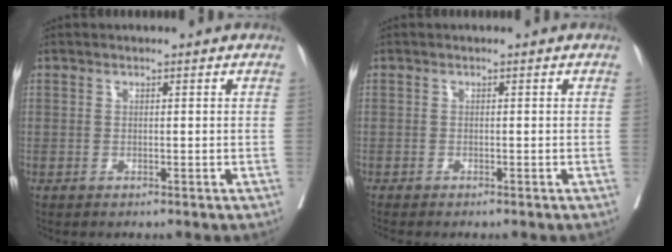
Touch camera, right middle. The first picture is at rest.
{"total": 1.9, "force": [-1.7, 0.2, 0.9], "torque": [-0.011, -0.002, -0.024]}